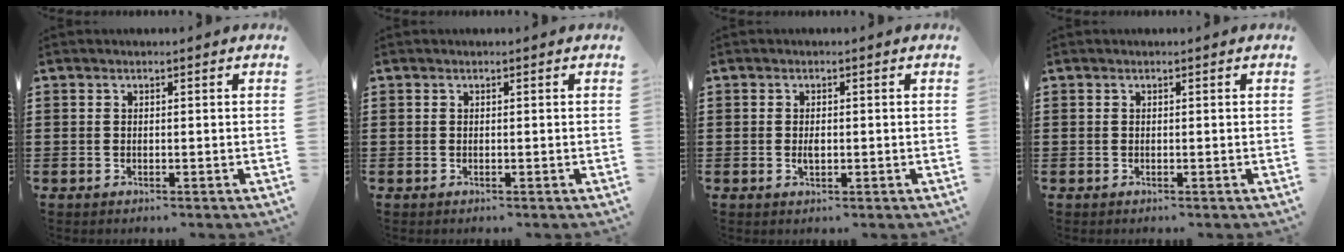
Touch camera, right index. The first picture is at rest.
{"total": 0.0}
{"total": 1.5, "force": [-0.1, 0.8, 1.3], "torque": [-0.027, 0.002, -0.002]}
{"total": 0.0}